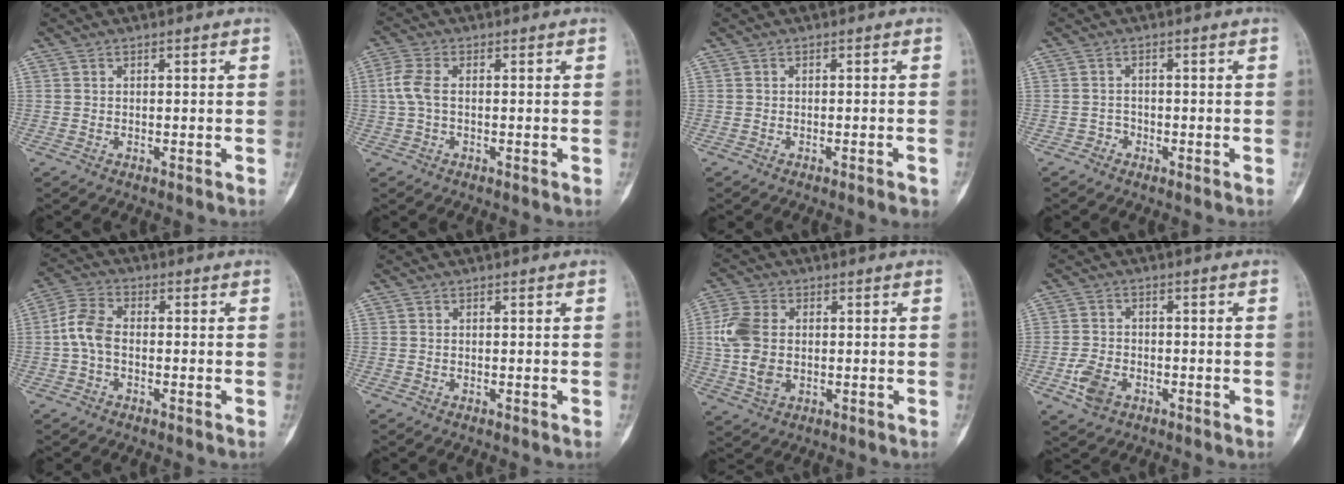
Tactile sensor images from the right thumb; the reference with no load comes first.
{"total": 4.2, "force": [-0.1, 2.2, 3.6], "torque": [-0.094, 0.008, -0.007]}
{"total": 2.2, "force": [-1.5, 0.2, 1.6], "torque": [-0.021, 0.006, -0.015]}
{"total": 1.4, "force": [-0.9, 1.1, 0.0], "torque": [0.007, 0.007, -0.023]}
{"total": 6.0, "force": [-0.9, 3.7, 4.7], "torque": [-0.093, 0.018, -0.029]}
{"total": 0.0}
{"total": 9.2, "force": [0.2, 6.2, 6.8], "torque": [-0.151, 0.004, 0.005]}
{"total": 5.3, "force": [-2.3, 3.6, 3.2], "torque": [-0.060, 0.009, -0.041]}